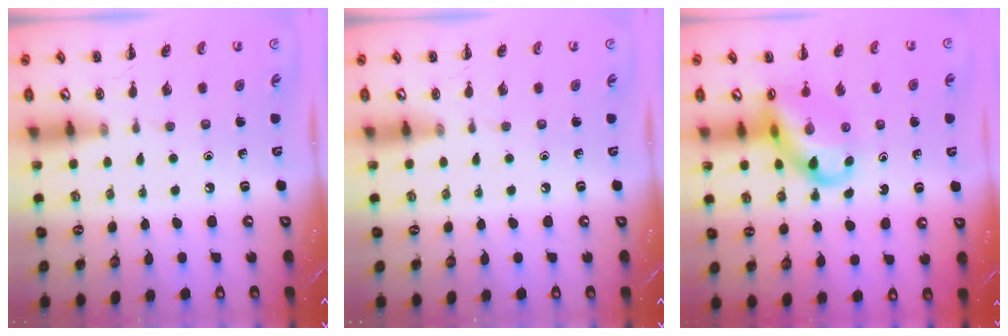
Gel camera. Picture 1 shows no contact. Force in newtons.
{"total": 0.0}
{"total": 12.6, "press": 12.2, "slide": 3.3}